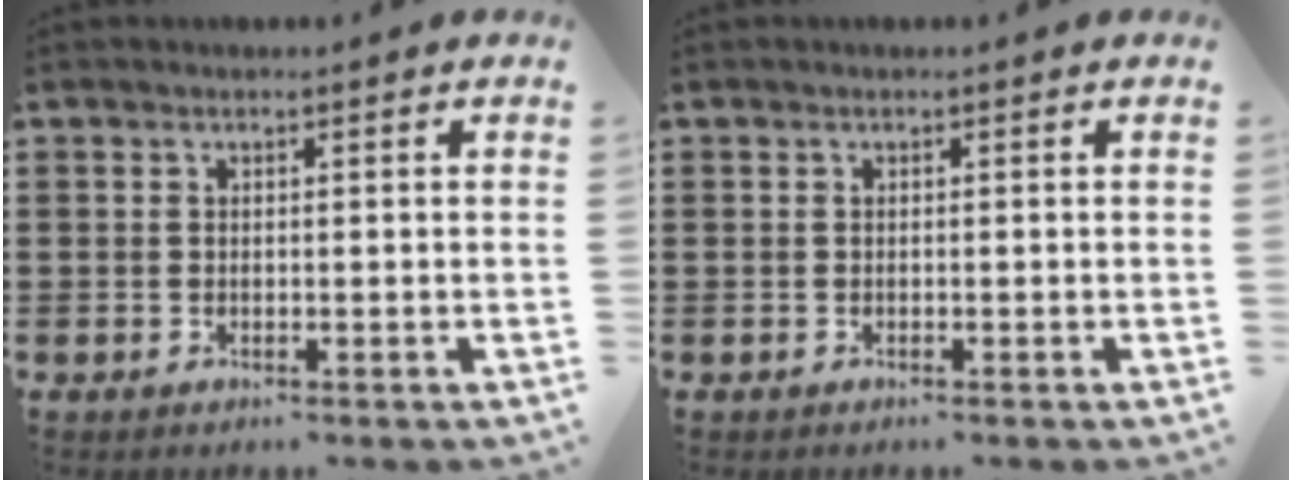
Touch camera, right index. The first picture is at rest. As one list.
[{"total": 0.0}]